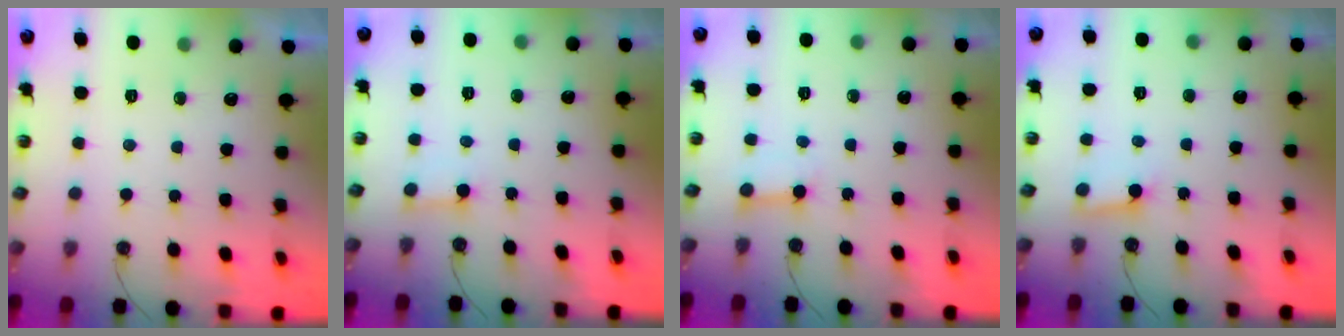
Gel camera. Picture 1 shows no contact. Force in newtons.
{"total": 2.8, "press": 2.8, "slide": 0.3}
{"total": 3.4, "press": 3.3, "slide": 0.5}
{"total": 3.6, "press": 3.6, "slide": 0.3}